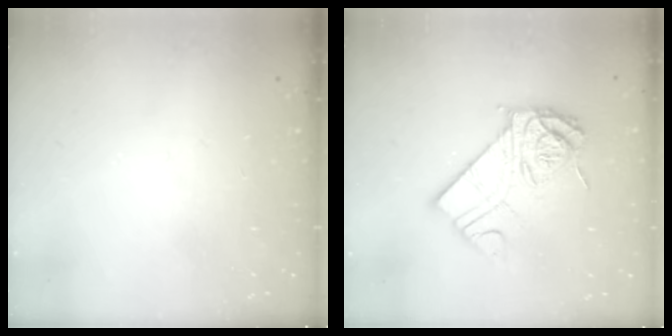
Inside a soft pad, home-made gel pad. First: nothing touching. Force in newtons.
{"total": 12.0, "press": 12.0, "slide": 0.8}